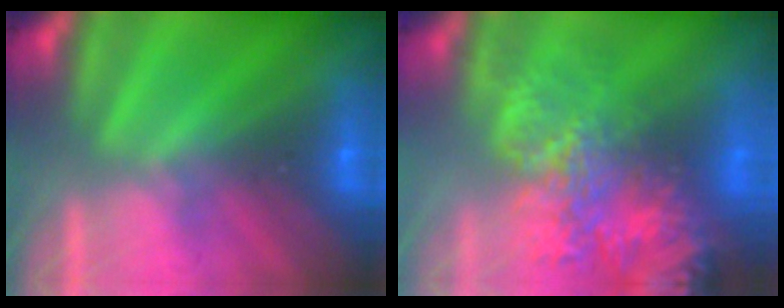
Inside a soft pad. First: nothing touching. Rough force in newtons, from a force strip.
{"total": 9.1}